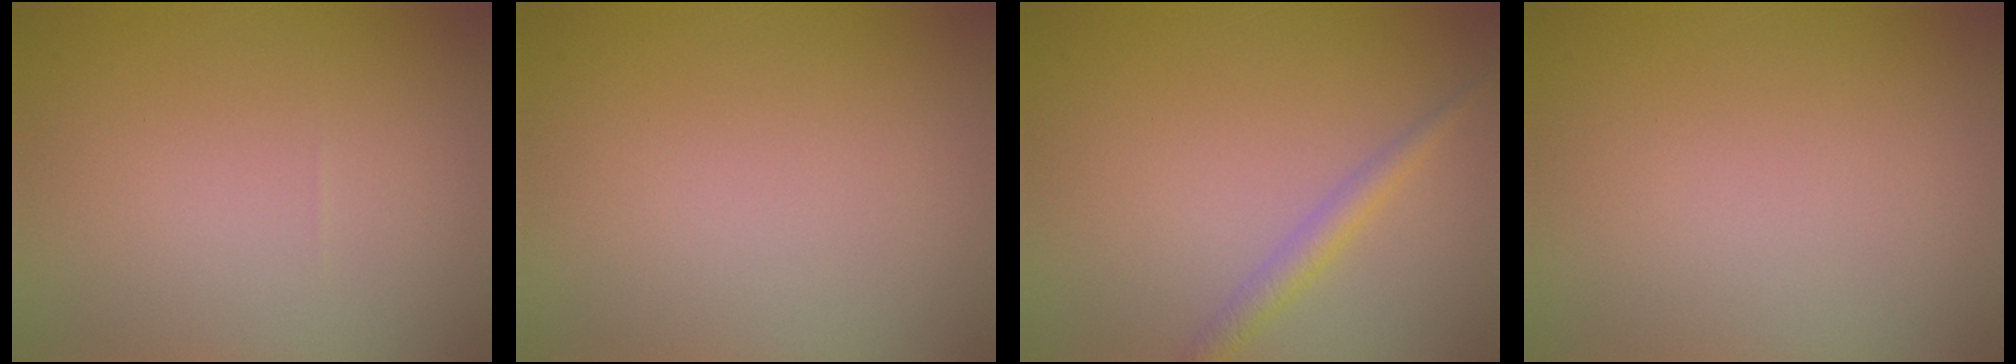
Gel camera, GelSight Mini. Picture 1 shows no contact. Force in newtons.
{"total": 0.0}
{"total": 1.8, "press": 1.8, "slide": 0.0}
{"total": 0.0}